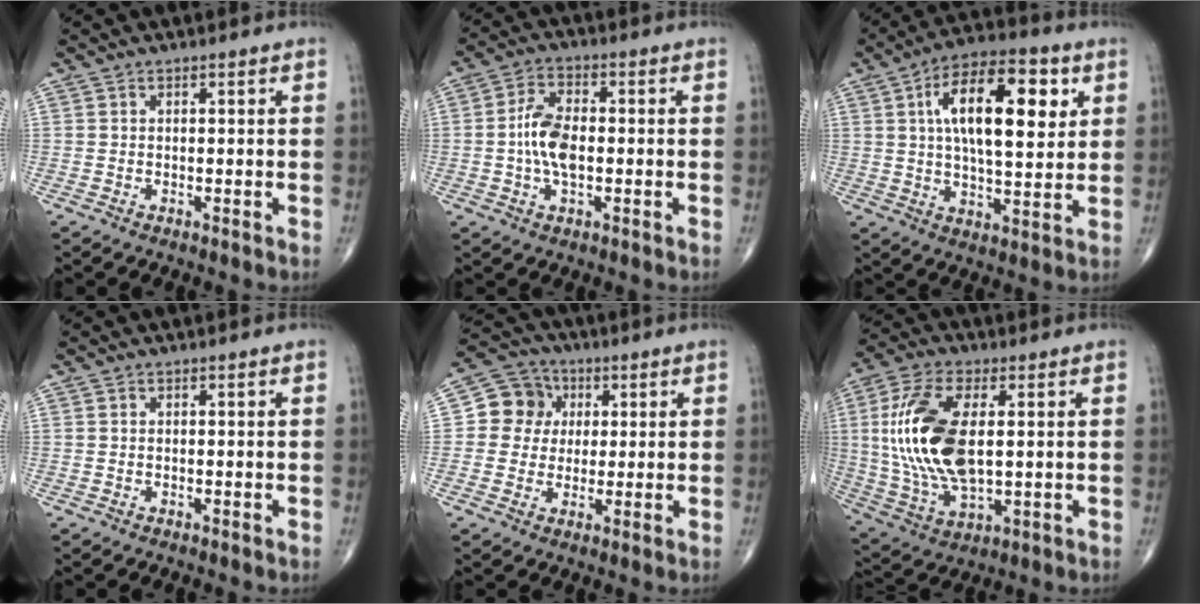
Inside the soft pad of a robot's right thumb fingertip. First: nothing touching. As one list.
[{"total": 7.9, "force": [-0.7, 4.1, 6.7], "torque": [-0.130, 0.010, -0.018]}, {"total": 18.1, "force": [5.2, 7.7, 15.5], "torque": [-0.227, -0.003, 0.078]}, {"total": 0.0}, {"total": 8.4, "force": [1.4, 7.7, 2.9], "torque": [-0.014, 0.007, 0.014]}, {"total": 18.6, "force": [2.0, 8.9, 16.2], "torque": [-0.343, -0.008, 0.043]}]